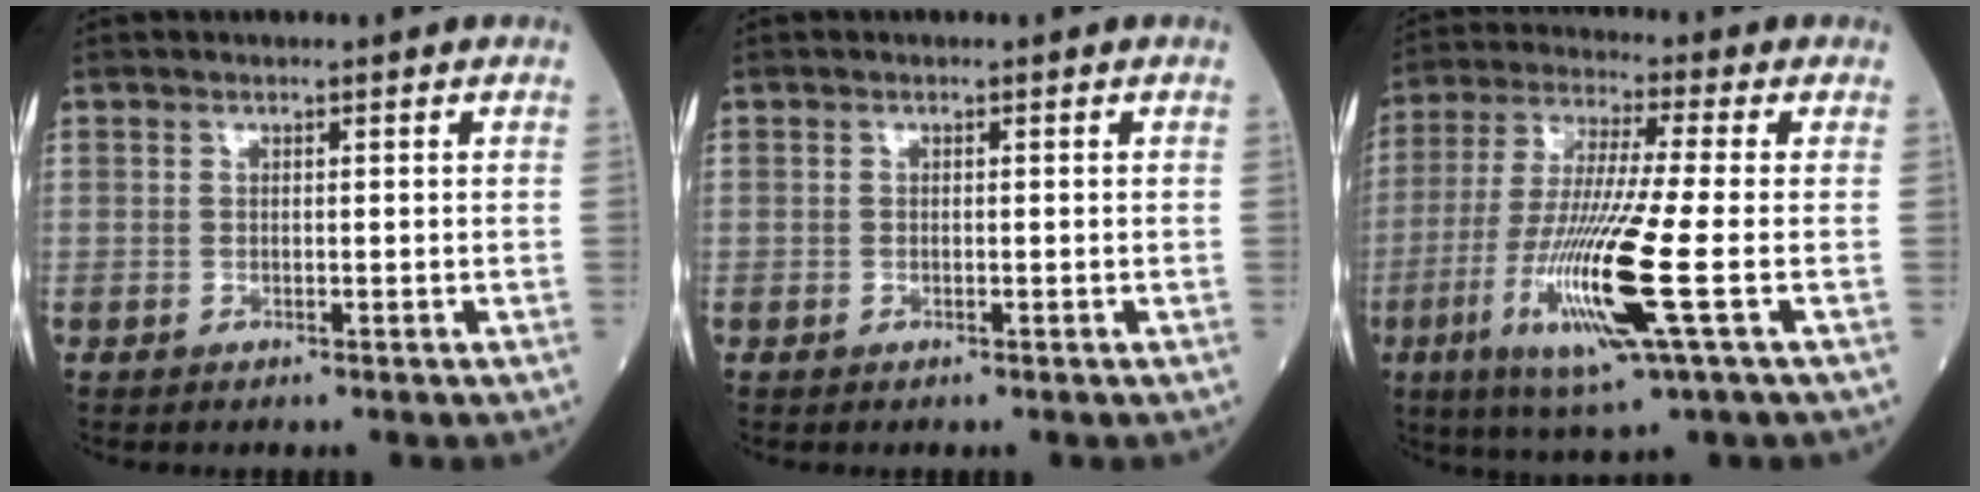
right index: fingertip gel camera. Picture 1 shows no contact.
{"total": 0.0}
{"total": 15.0, "force": [-4.4, -0.3, 14.3], "torque": [-0.302, -0.025, -0.087]}